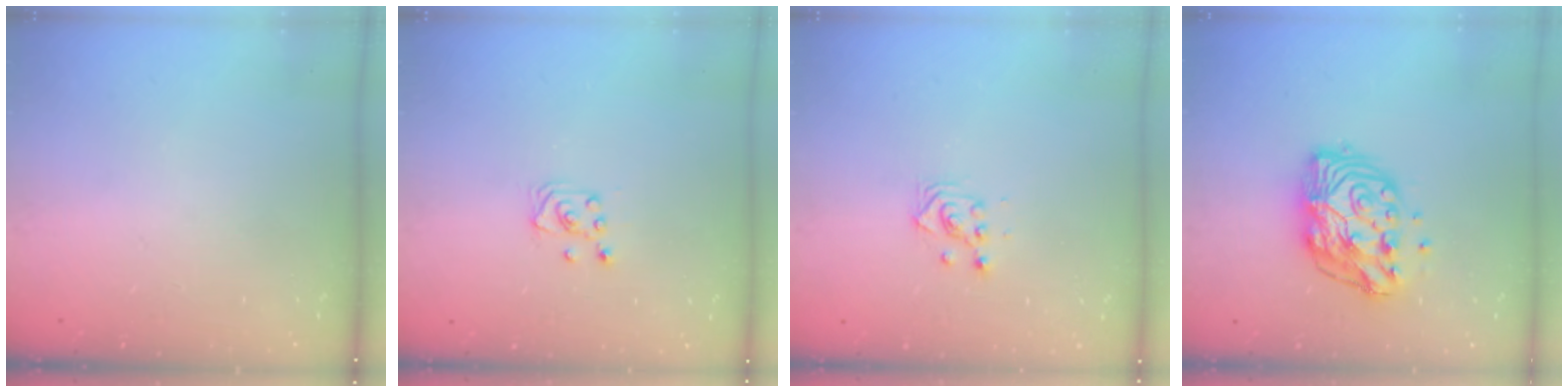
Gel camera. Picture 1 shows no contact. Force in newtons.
{"total": 3.4, "press": 3.4, "slide": 0.4}
{"total": 2.9, "press": 2.9, "slide": 0.1}
{"total": 12.6, "press": 12.6, "slide": 1.1}